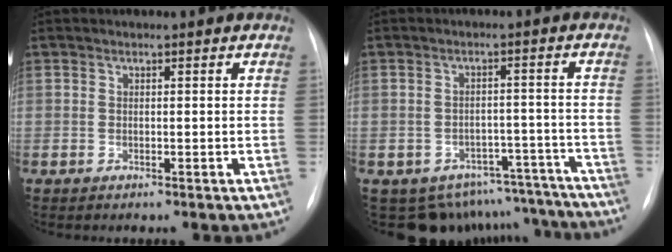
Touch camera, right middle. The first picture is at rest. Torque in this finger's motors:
{"motor_torque": [-0.47, -0.97, -0.05, 0.01]}